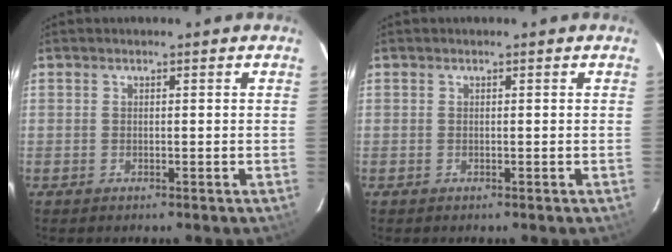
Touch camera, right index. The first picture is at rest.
{"total": 0.0}